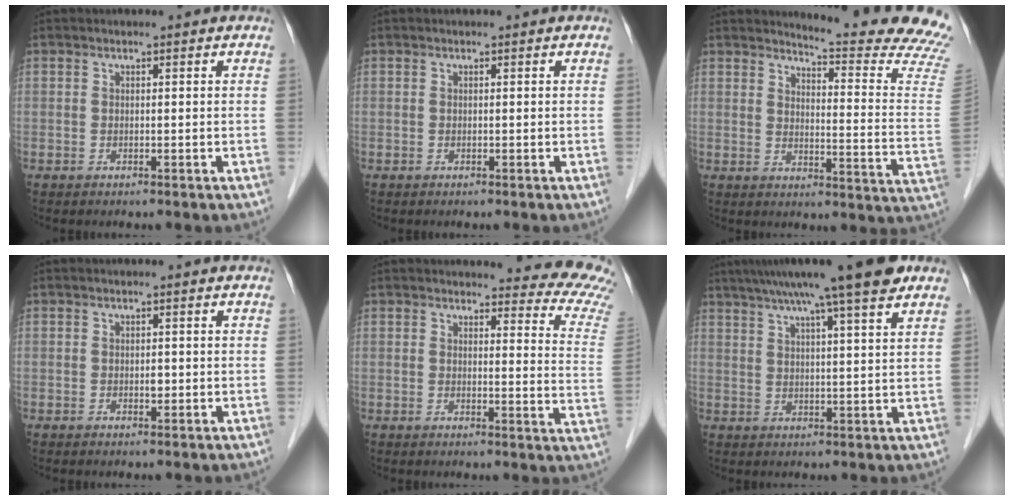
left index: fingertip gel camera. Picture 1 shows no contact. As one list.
[{"total": 0.0}, {"total": 17.1, "force": [16.3, -1.4, 4.9], "torque": [-0.070, -0.150, 0.173]}, {"total": 0.9, "force": [-0.1, 0.5, 0.7], "torque": [-0.011, 0.002, 0.000]}, {"total": 13.5, "force": [13.1, 1.1, 3.0], "torque": [-0.005, -0.111, 0.105]}, {"total": 14.3, "force": [10.5, 0.0, 9.6], "torque": [-0.151, 0.031, 0.145]}]